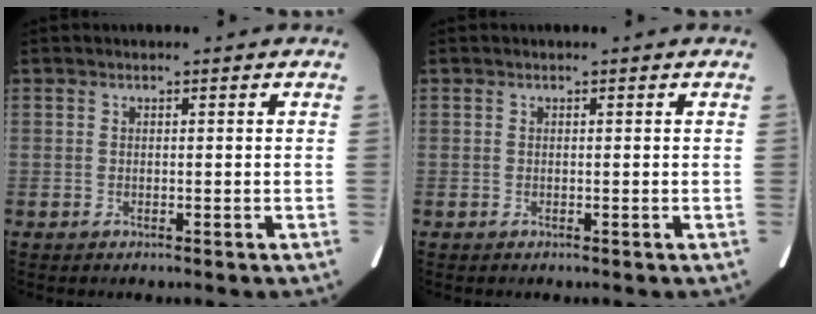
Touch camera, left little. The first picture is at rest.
{"total": 0.0}